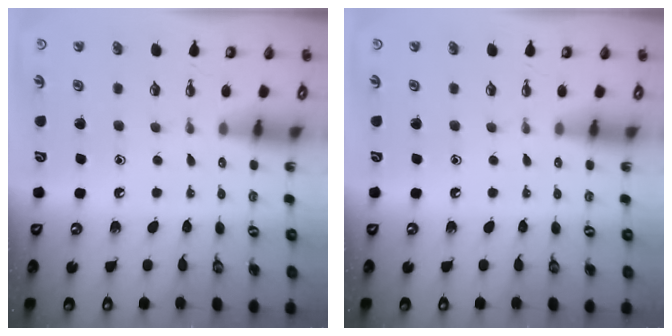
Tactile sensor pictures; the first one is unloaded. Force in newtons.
{"total": 0.0}